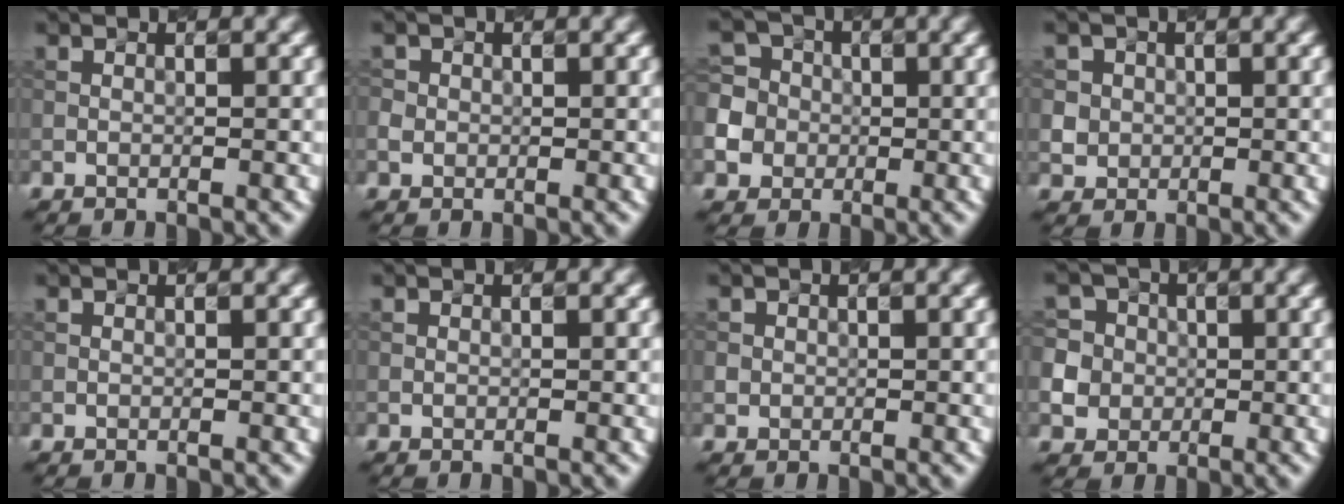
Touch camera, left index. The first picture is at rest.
{"total": 1.3, "force": [0.0, 1.3, 0.3], "torque": [-0.001, -0.001, -0.002]}
{"total": 8.9, "force": [-2.0, 8.3, 2.6], "torque": [-0.067, 0.008, -0.062]}
{"total": 3.6, "force": [1.0, 3.3, 1.1], "torque": [-0.020, 0.008, 0.019]}
{"total": 0.0}
{"total": 0.0}
{"total": 0.8, "force": [0.0, 0.8, 0.1], "torque": [0.006, -0.003, 0.000]}
{"total": 8.5, "force": [0.4, 8.1, 2.5], "torque": [-0.068, 0.022, -0.001]}